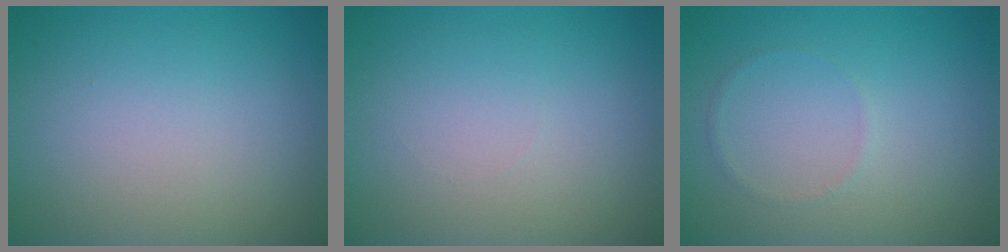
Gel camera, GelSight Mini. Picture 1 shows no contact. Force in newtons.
{"total": 0.0}
{"total": 0.5, "press": 0.5, "slide": 0.1}